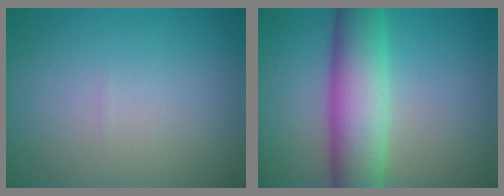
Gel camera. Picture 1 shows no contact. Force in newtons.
{"total": 8.5, "press": 8.5, "slide": 0.2}